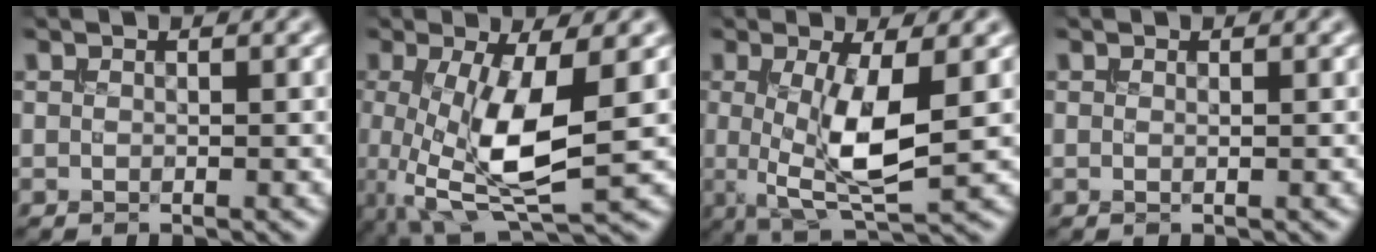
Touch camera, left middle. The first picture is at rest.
{"total": 8.4, "force": [-0.8, 2.7, 7.9], "torque": [-0.160, -0.016, -0.012]}
{"total": 7.1, "force": [0.0, 2.1, 6.8], "torque": [-0.127, -0.013, 0.003]}
{"total": 0.0}